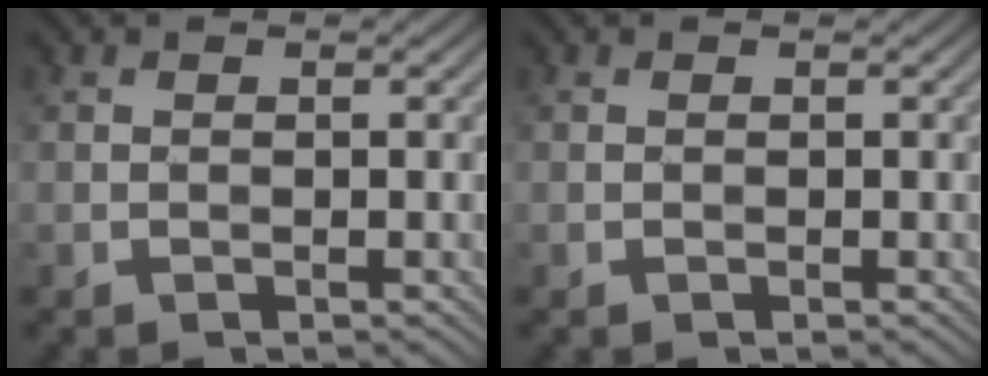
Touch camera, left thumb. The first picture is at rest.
{"total": 0.0}